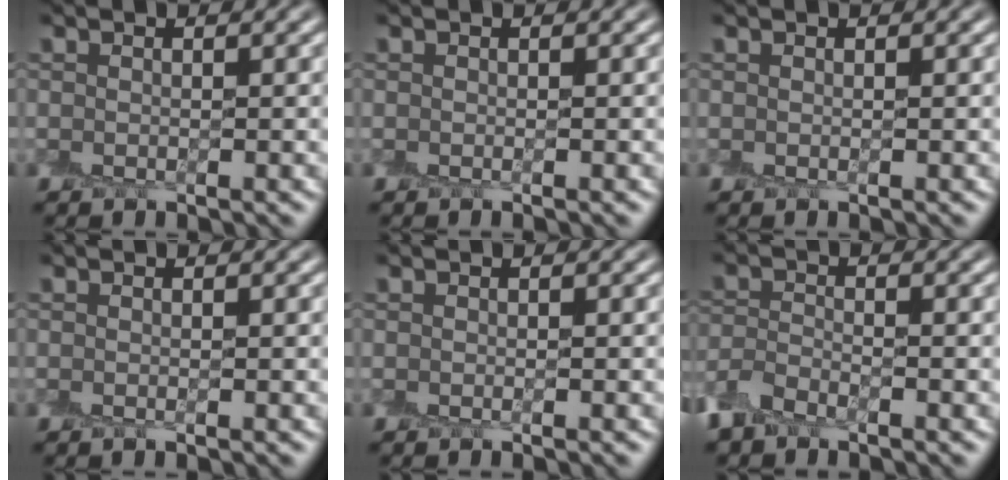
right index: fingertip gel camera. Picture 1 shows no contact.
{"total": 0.0}
{"total": 0.0}
{"total": 0.0}
{"total": 0.0}
{"total": 2.1, "force": [-1.8, 0.9, 0.6], "torque": [-0.010, 0.001, -0.045]}